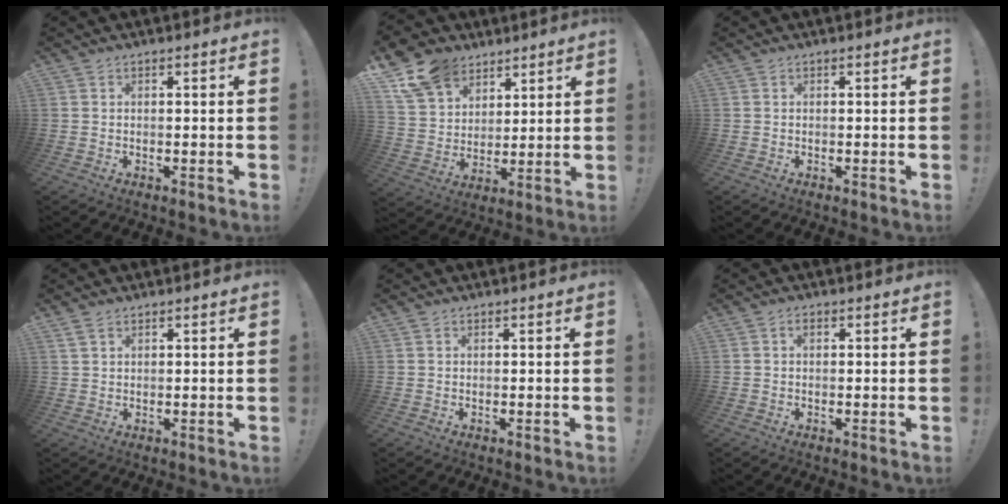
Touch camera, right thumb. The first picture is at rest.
{"total": 15.0, "force": [9.3, 10.5, 5.3], "torque": [-0.094, -0.057, 0.182]}
{"total": 0.0}
{"total": 3.0, "force": [2.3, 1.4, 1.2], "torque": [-0.020, -0.009, 0.045]}
{"total": 0.7, "force": [0.6, 0.4, 0.1], "torque": [0.004, -0.002, 0.011]}
{"total": 1.0, "force": [0.3, 0.6, 0.7], "torque": [-0.010, 0.002, 0.003]}